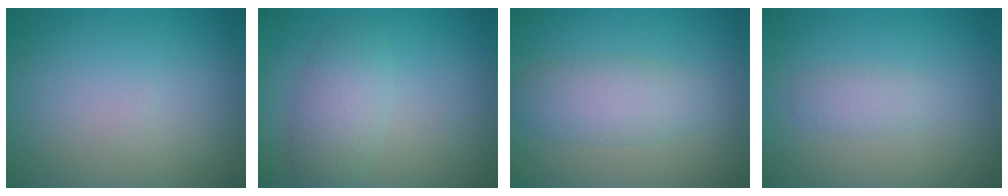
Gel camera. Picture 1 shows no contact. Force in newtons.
{"total": 3.2, "press": 3.2, "slide": 0.1}
{"total": 3.4, "press": 3.4, "slide": 0.1}
{"total": 1.5, "press": 1.5, "slide": 0.0}